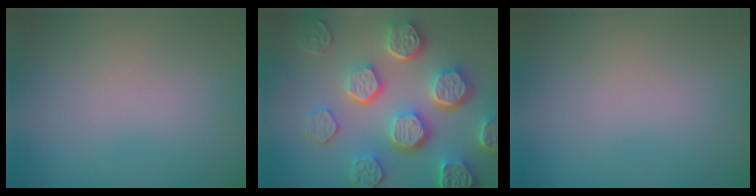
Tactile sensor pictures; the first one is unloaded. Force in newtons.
{"total": 8.5, "press": 6.2, "slide": 5.7}
{"total": 0.0}